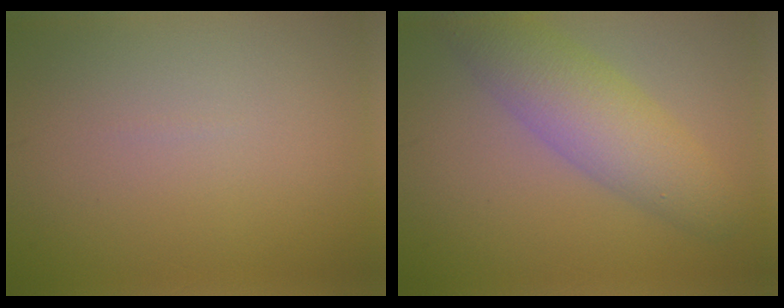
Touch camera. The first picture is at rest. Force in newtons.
{"total": 6.2, "press": 6.2, "slide": 0.3}